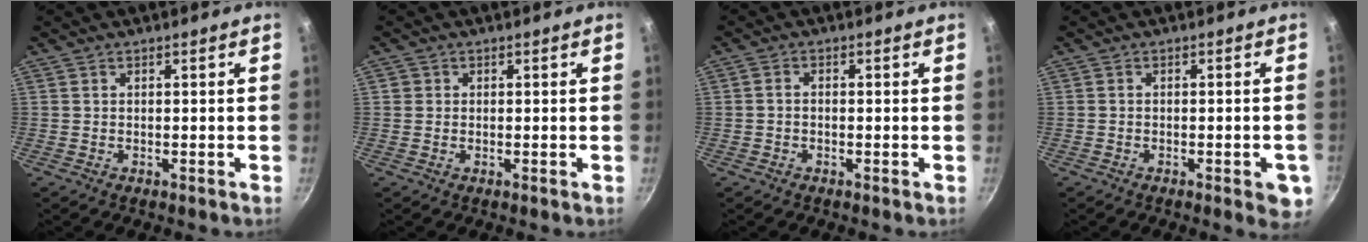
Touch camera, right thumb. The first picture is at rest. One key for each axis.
{"total": 1.0, "fx": 0.1, "fy": 1.0, "fz": 0.2, "tx": 0.004, "ty": 0.002, "tz": -0.002}
{"total": 1.4, "fx": -0.5, "fy": 0.9, "fz": 1.0, "tx": -0.020, "ty": 0.011, "tz": -0.011}
{"total": 4.9, "fx": -2.1, "fy": 1.6, "fz": 4.2, "tx": -0.038, "ty": 0.005, "tz": -0.025}